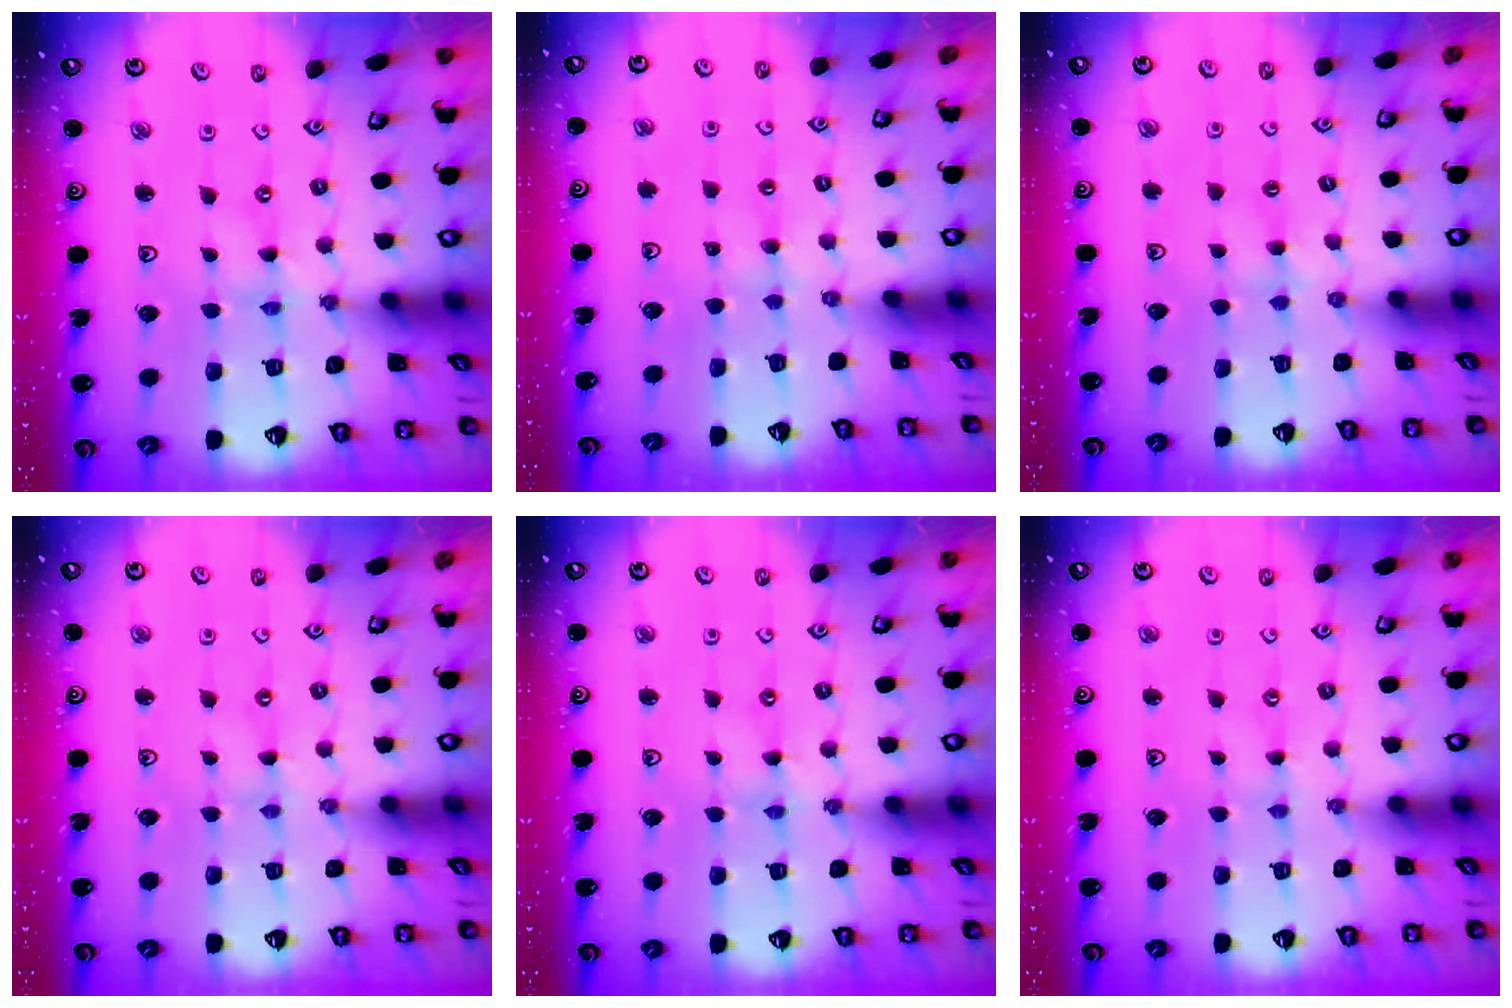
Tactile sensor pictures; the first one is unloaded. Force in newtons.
{"total": 2.9, "press": 2.8, "slide": 0.5}
{"total": 2.9, "press": 2.8, "slide": 0.3}
{"total": 1.3, "press": 1.3, "slide": 0.3}
{"total": 2.2, "press": 2.2, "slide": 0.4}
{"total": 0.8, "press": 0.8, "slide": 0.2}